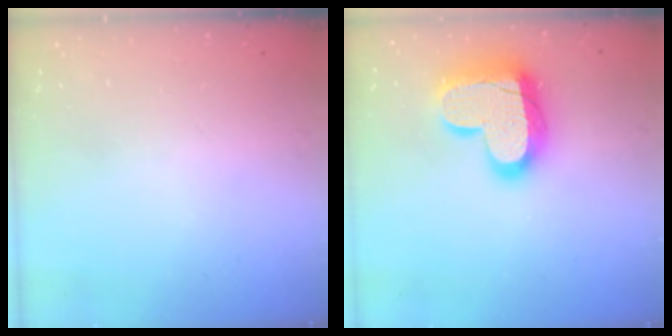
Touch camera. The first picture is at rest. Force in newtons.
{"total": 19.3, "press": 19.2, "slide": 1.5}